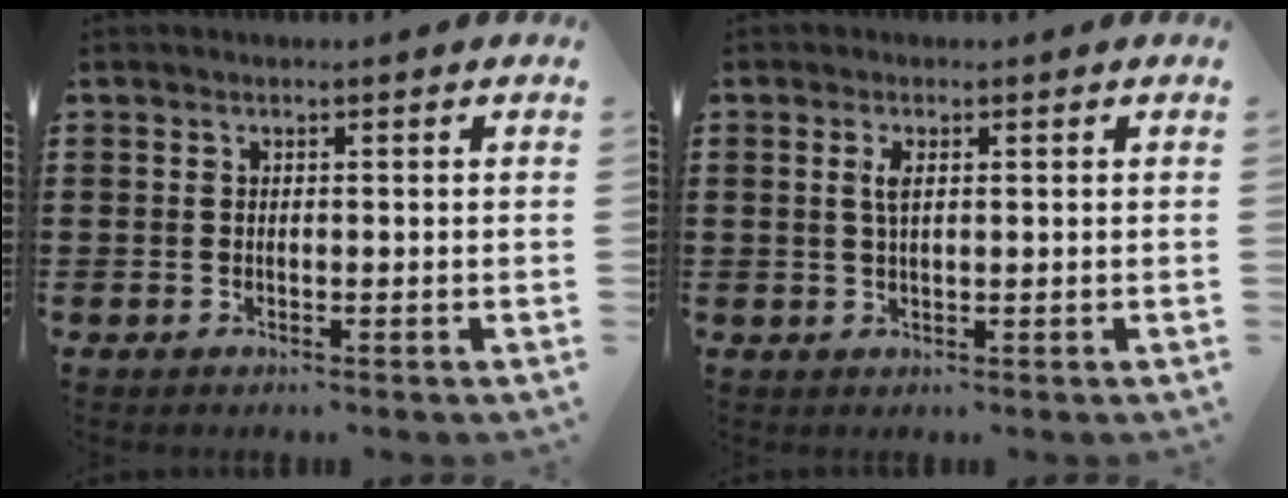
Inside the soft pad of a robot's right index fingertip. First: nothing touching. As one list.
[{"total": 2.2, "force": [0.6, 0.8, 1.9], "torque": [-0.042, 0.004, 0.009]}]